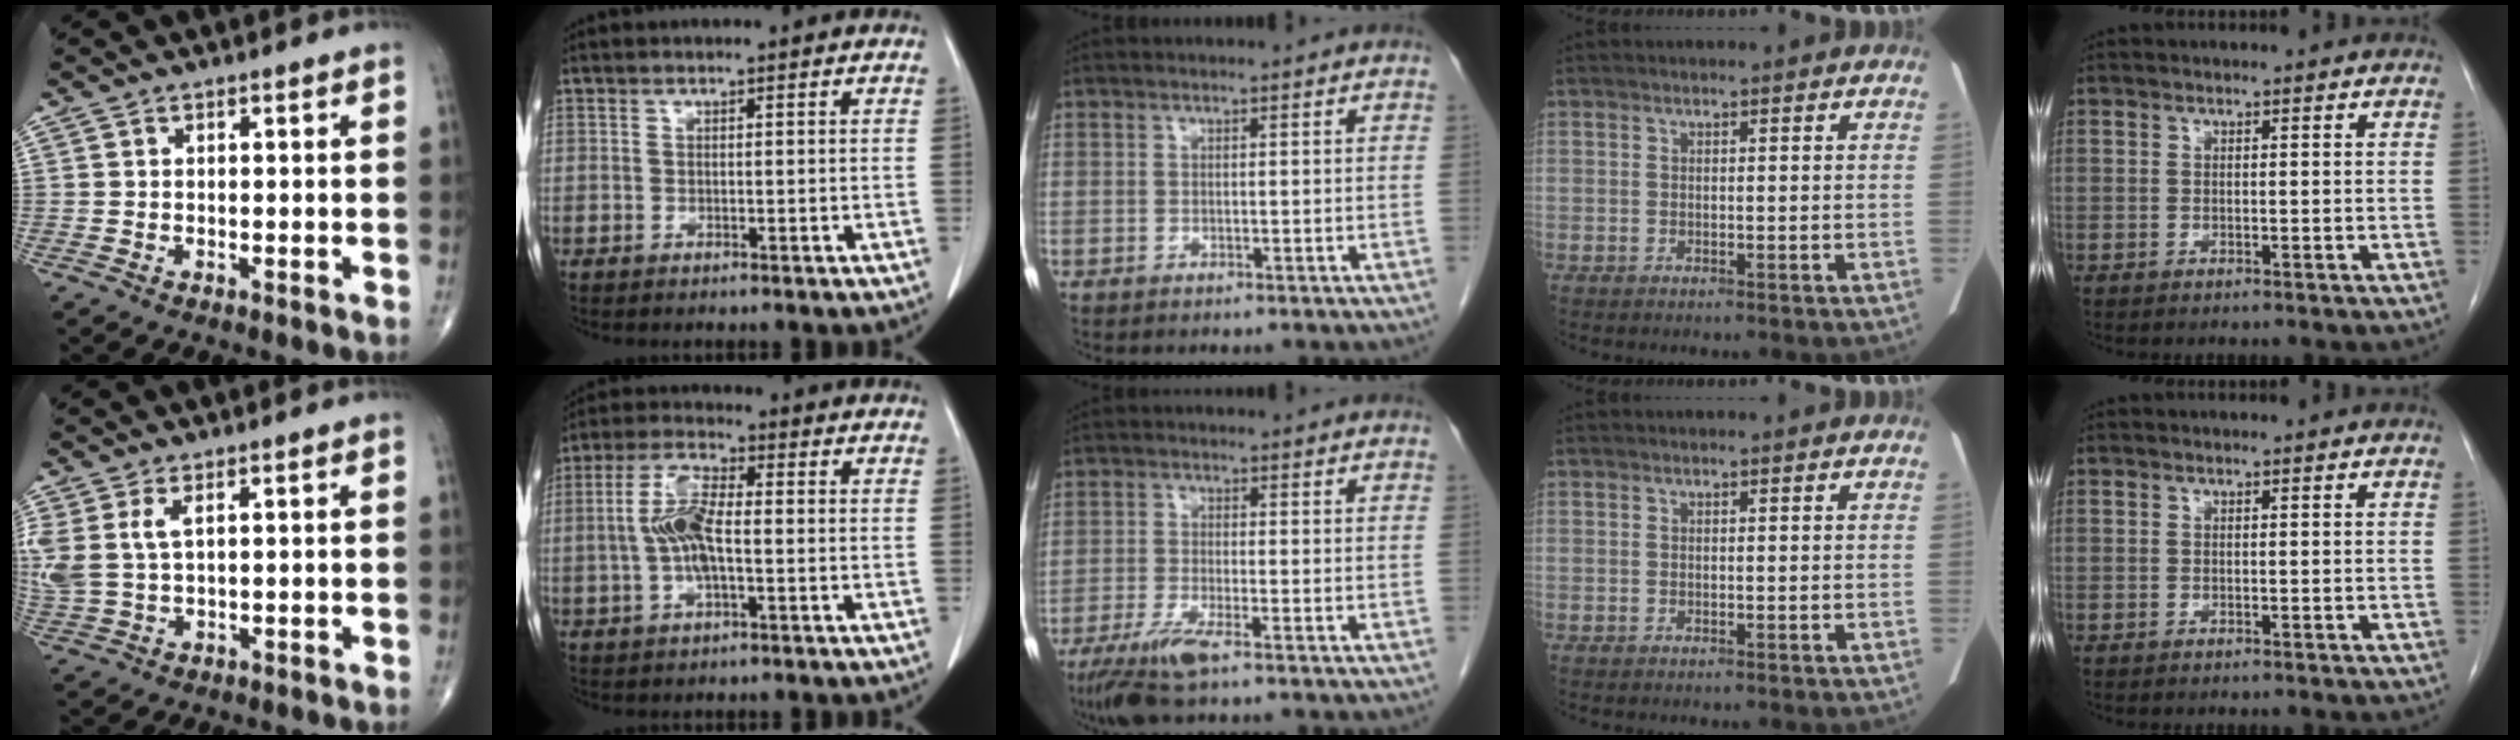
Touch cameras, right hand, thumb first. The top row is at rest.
{"thumb": {"total": 8.1, "force": [2.4, 4.3, 6.4], "torque": [-0.164, 0.004, 0.060]}, "index": {"total": 7.6, "force": [-0.7, 2.3, 7.2], "torque": [-0.157, 0.009, -0.014]}, "middle": {"total": 6.2, "force": [-4.1, 0.6, 4.7], "torque": [-0.097, -0.017, -0.076]}}